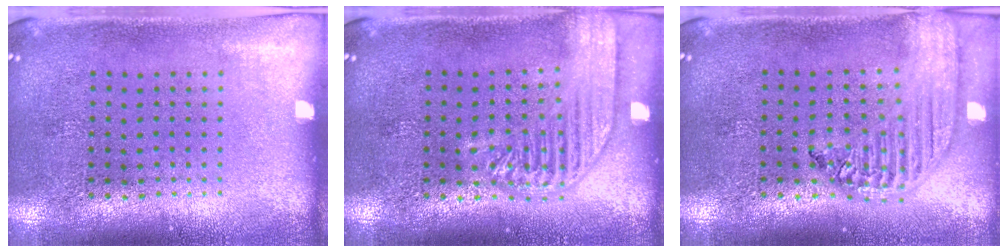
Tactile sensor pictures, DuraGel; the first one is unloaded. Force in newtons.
{"total": 2.0, "press": 2.0, "slide": 0.2}
{"total": 2.2, "press": 1.9, "slide": 1.1}